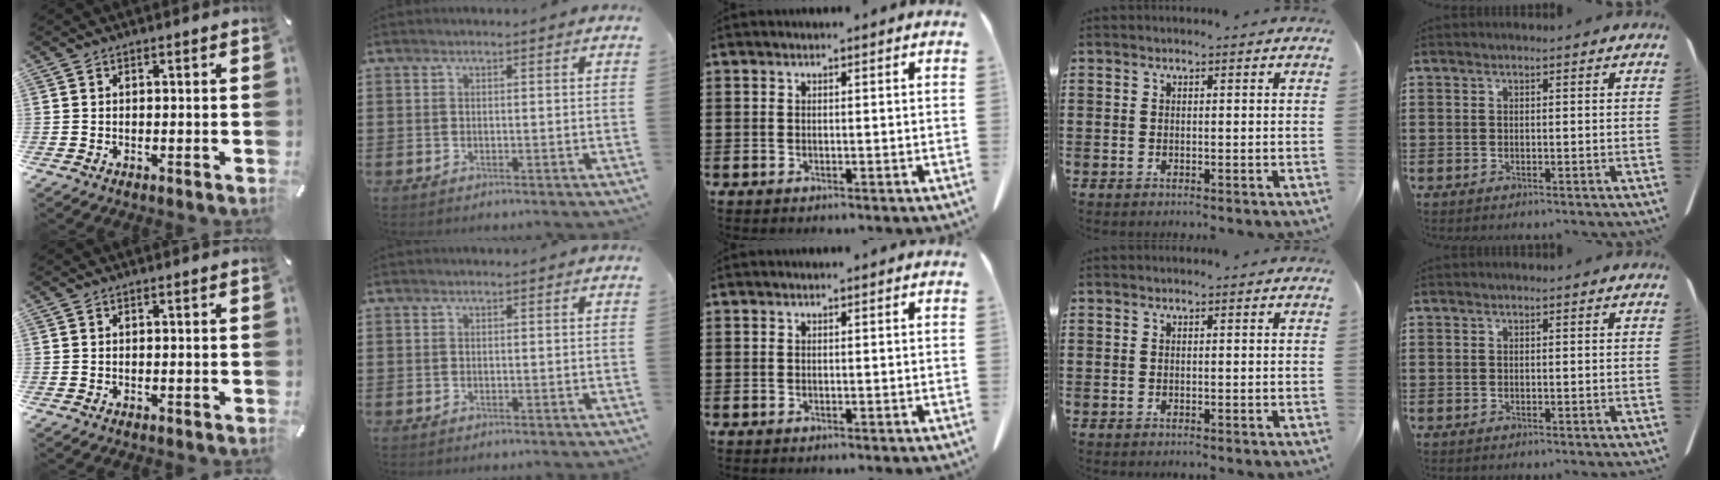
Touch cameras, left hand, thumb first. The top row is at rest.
{}